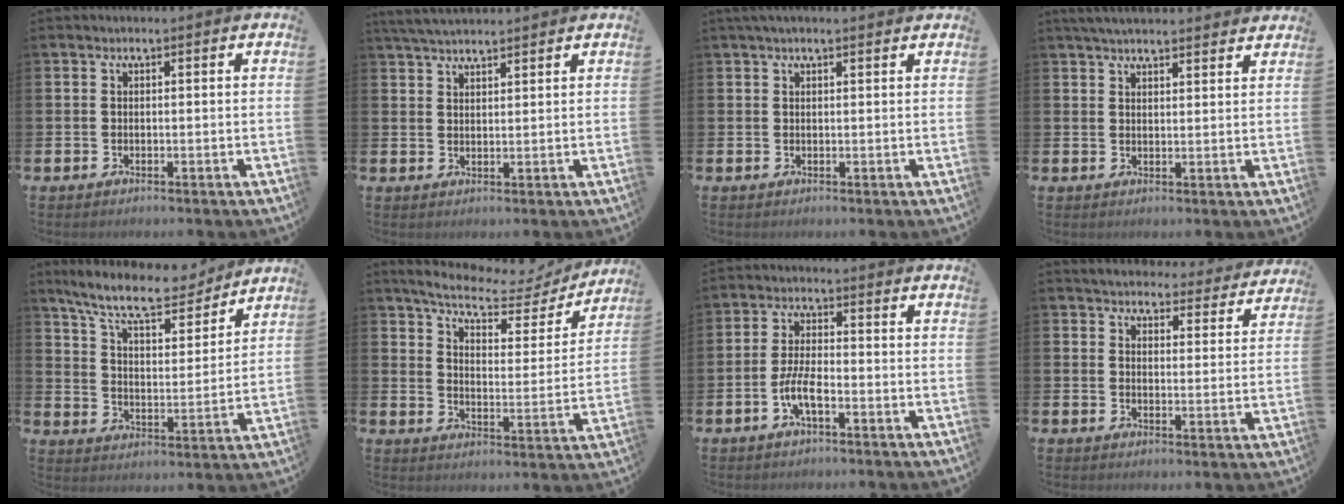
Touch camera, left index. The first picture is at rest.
{"total": 3.9, "force": [3.7, 0.5, 1.0], "torque": [-0.027, -0.010, 0.069]}
{"total": 1.4, "force": [1.2, 0.1, 0.8], "torque": [-0.015, 0.003, 0.021]}
{"total": 4.0, "force": [3.8, 0.4, 1.0], "torque": [-0.026, -0.011, 0.071]}
{"total": 10.2, "force": [9.3, 2.2, 3.8], "torque": [-0.096, -0.059, 0.161]}
{"total": 7.0, "force": [6.2, 1.9, 2.5], "torque": [-0.072, -0.042, 0.101]}
{"total": 4.5, "force": [-1.8, 1.3, 3.9], "torque": [-0.089, 0.001, -0.037]}
{"total": 4.4, "force": [4.2, 1.1, 0.2], "torque": [-0.010, -0.031, 0.073]}